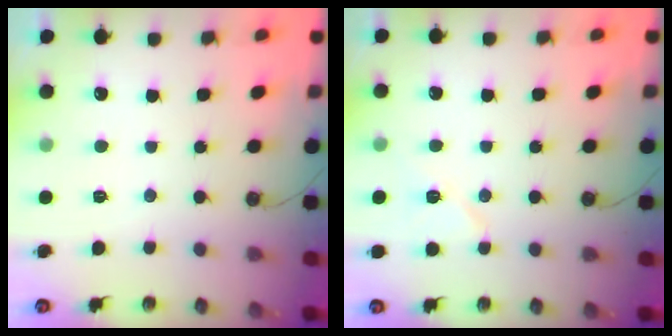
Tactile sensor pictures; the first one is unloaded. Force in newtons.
{"total": 6.8, "press": 6.8, "slide": 0.5}